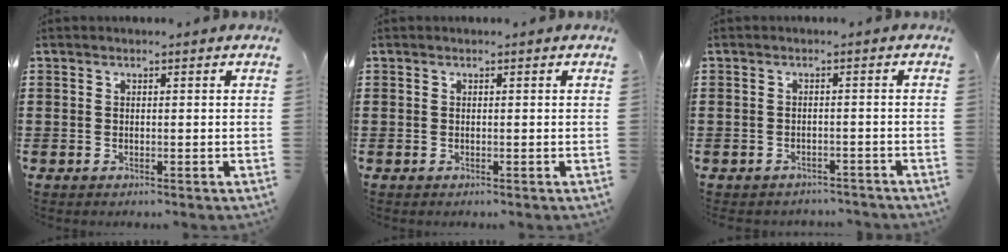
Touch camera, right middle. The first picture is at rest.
{"total": 0.0}
{"total": 1.8, "force": [-1.7, 0.5, -0.2], "torque": [-0.004, 0.002, -0.039]}